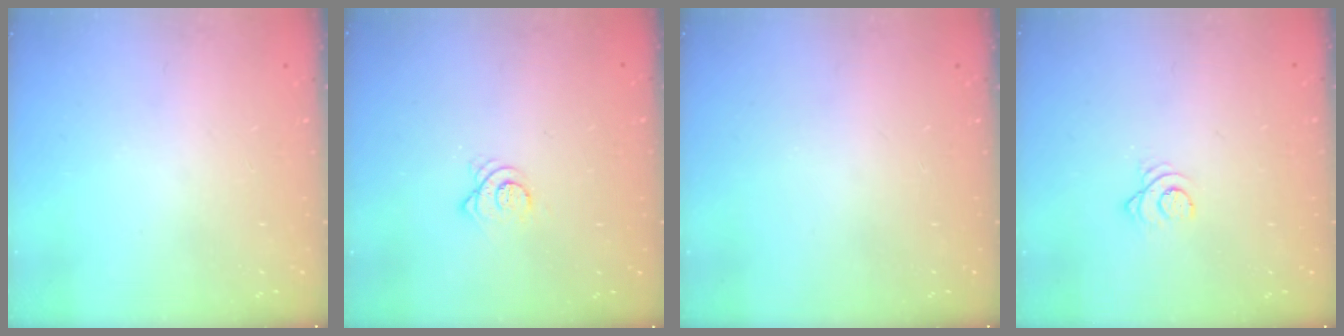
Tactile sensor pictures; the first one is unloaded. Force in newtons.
{"total": 3.6, "press": 3.6, "slide": 0.1}
{"total": 0.0}
{"total": 2.5, "press": 2.5, "slide": 0.3}